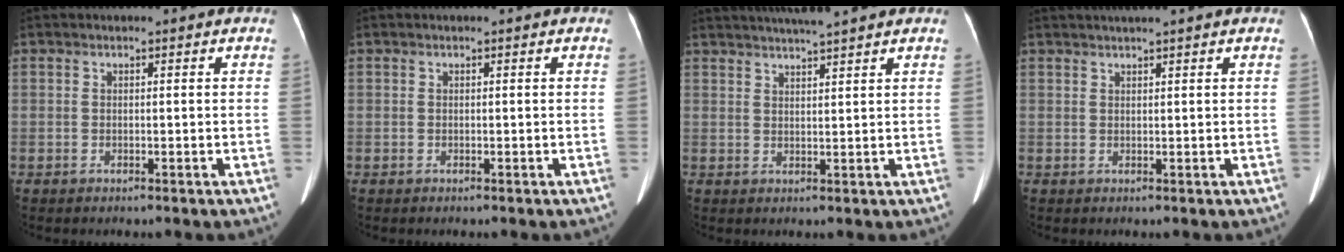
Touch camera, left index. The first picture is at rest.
{"total": 0.0}
{"total": 7.1, "force": [6.3, -0.7, 3.2], "torque": [-0.057, 0.020, 0.091]}
{"total": 3.7, "force": [3.1, -0.4, 1.9], "torque": [-0.023, 0.027, 0.047]}